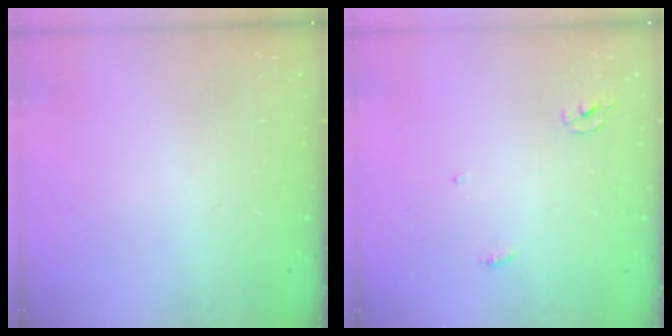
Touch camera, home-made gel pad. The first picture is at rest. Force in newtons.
{"total": 2.5, "press": 2.5, "slide": 0.1}